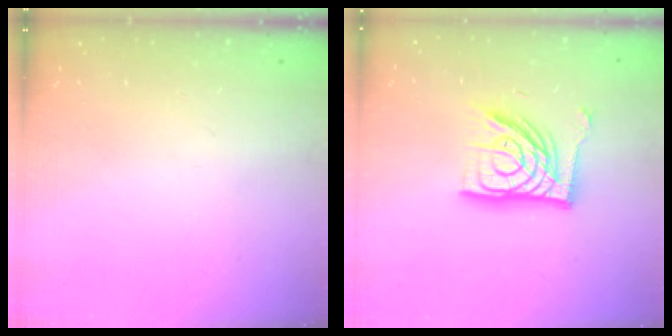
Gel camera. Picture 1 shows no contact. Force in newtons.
{"total": 17.3, "press": 17.3, "slide": 1.7}